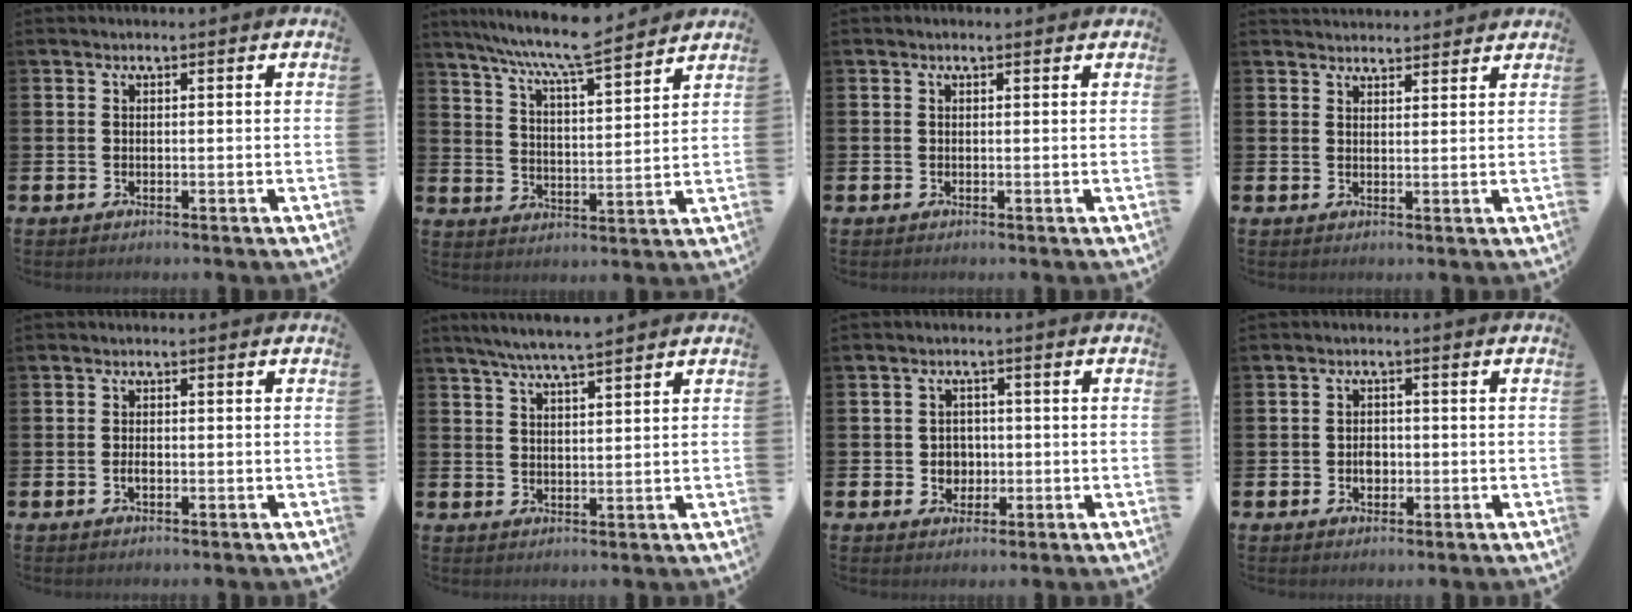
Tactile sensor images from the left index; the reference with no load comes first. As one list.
[{"total": 8.4, "force": [7.8, 0.2, 3.0], "torque": [-0.081, -0.051, 0.137]}, {"total": 0.0}, {"total": 2.7, "force": [2.6, 0.5, -0.1], "torque": [0.006, -0.015, 0.047]}, {"total": 1.3, "force": [-0.4, 0.6, 1.0], "torque": [-0.026, 0.005, -0.008]}, {"total": 5.3, "force": [4.9, 0.0, 2.0], "torque": [-0.049, -0.014, 0.086]}, {"total": 2.8, "force": [-0.2, 2.6, 1.0], "torque": [-0.011, 0.001, -0.013]}, {"total": 2.3, "force": [-0.5, 1.7, 1.4], "torque": [-0.010, -0.001, -0.015]}]